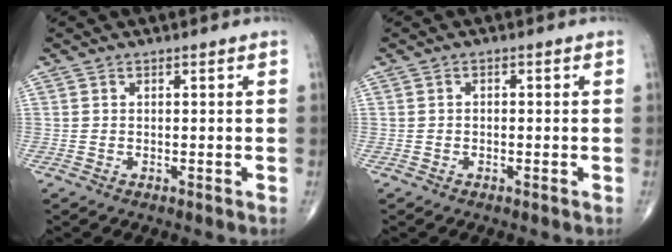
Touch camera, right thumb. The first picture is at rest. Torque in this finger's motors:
{"motor_torque": [-0.39, 0.13, 0.10, 0.20, 0.07]}